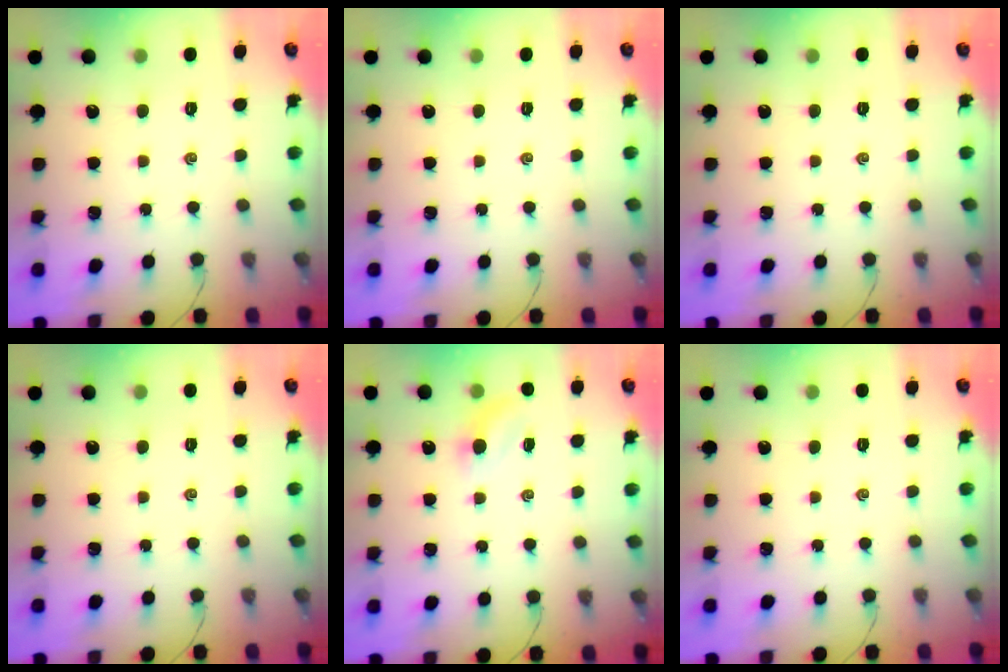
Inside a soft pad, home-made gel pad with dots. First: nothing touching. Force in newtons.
{"total": 0.0}
{"total": 0.0}
{"total": 0.0}
{"total": 5.1, "press": 4.9, "slide": 1.3}
{"total": 0.0}